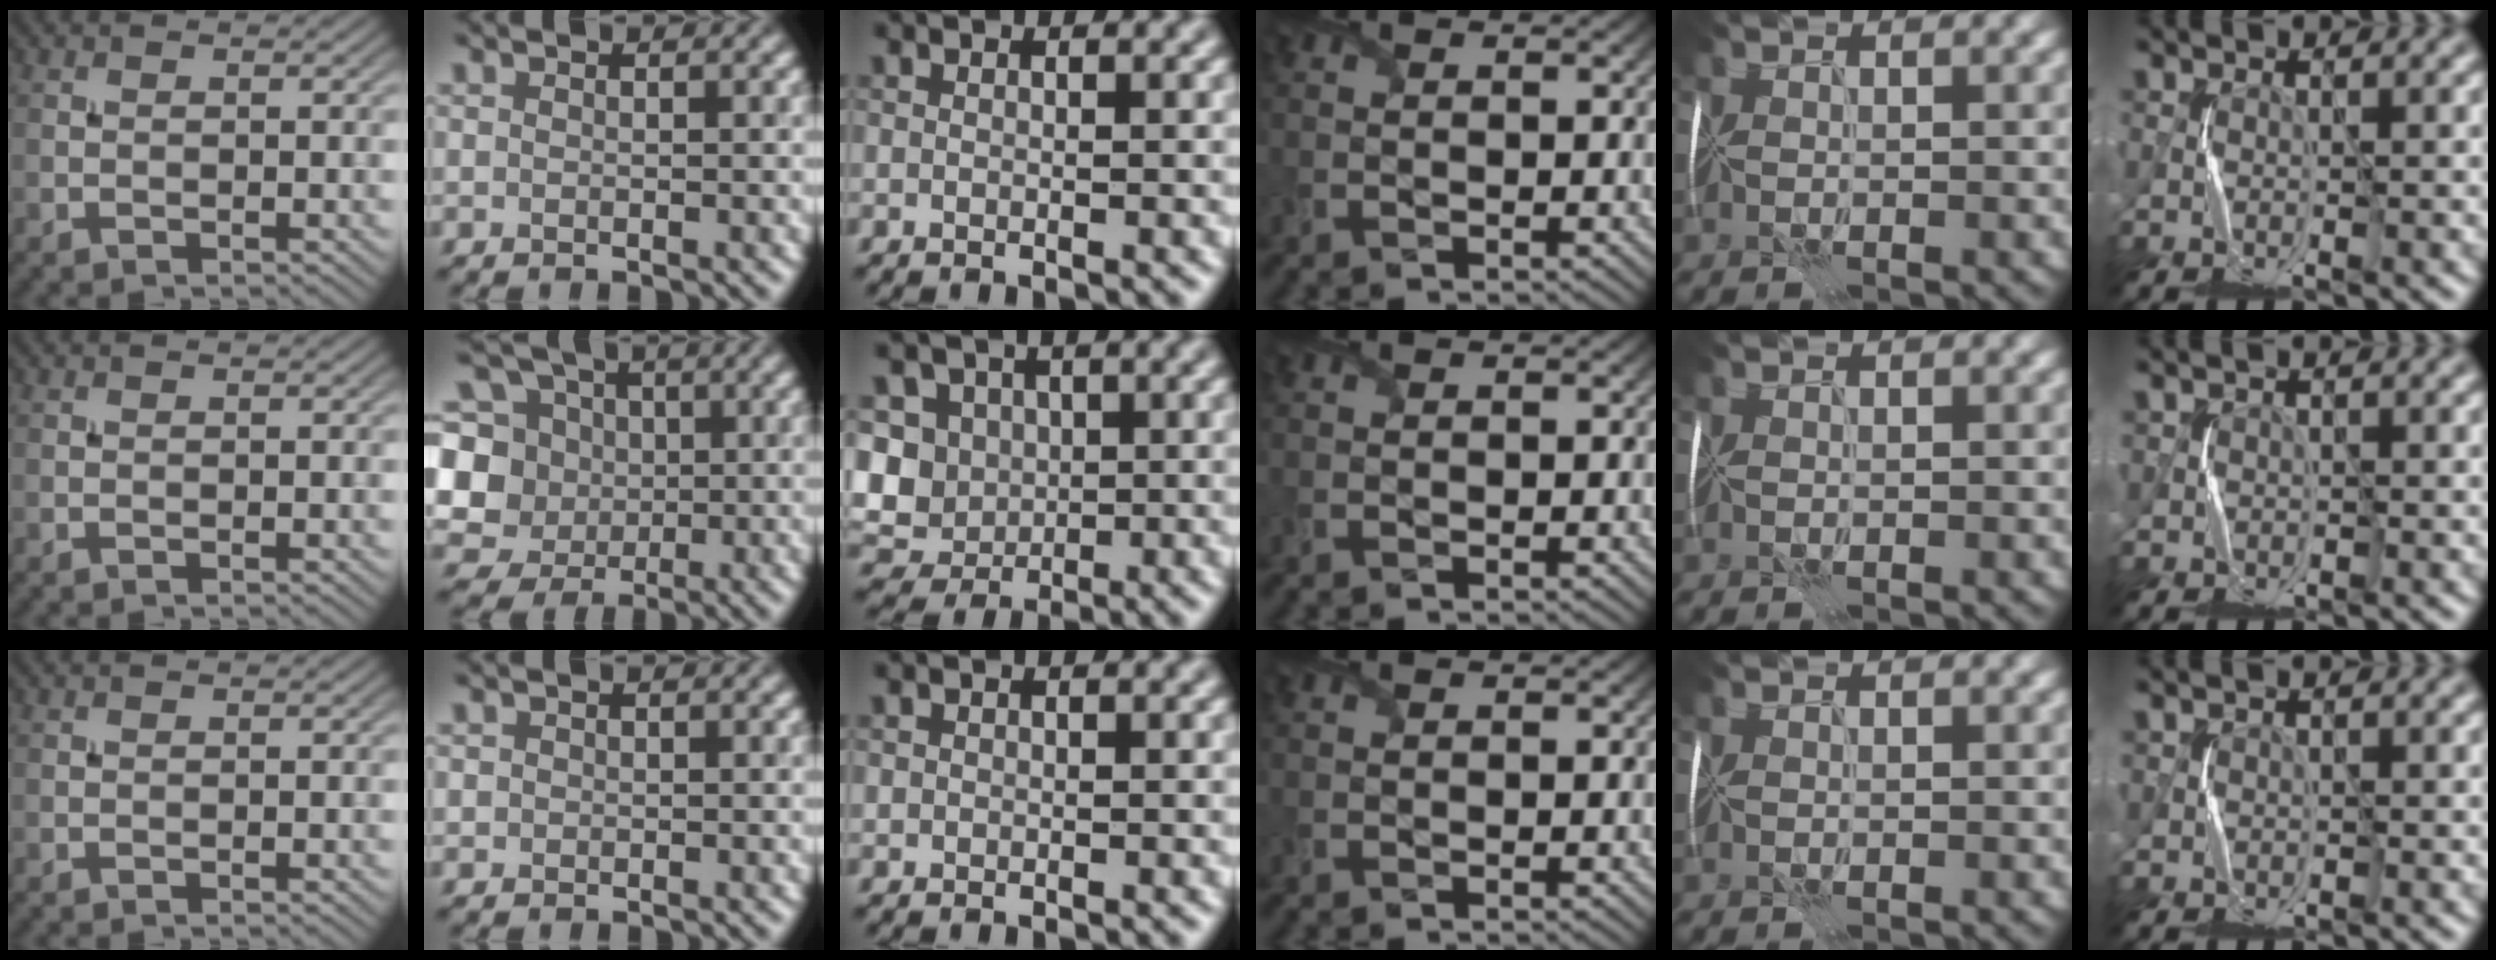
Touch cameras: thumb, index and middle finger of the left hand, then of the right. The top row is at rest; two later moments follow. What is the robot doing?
{"motion": "fold", "object": "shipping label"}